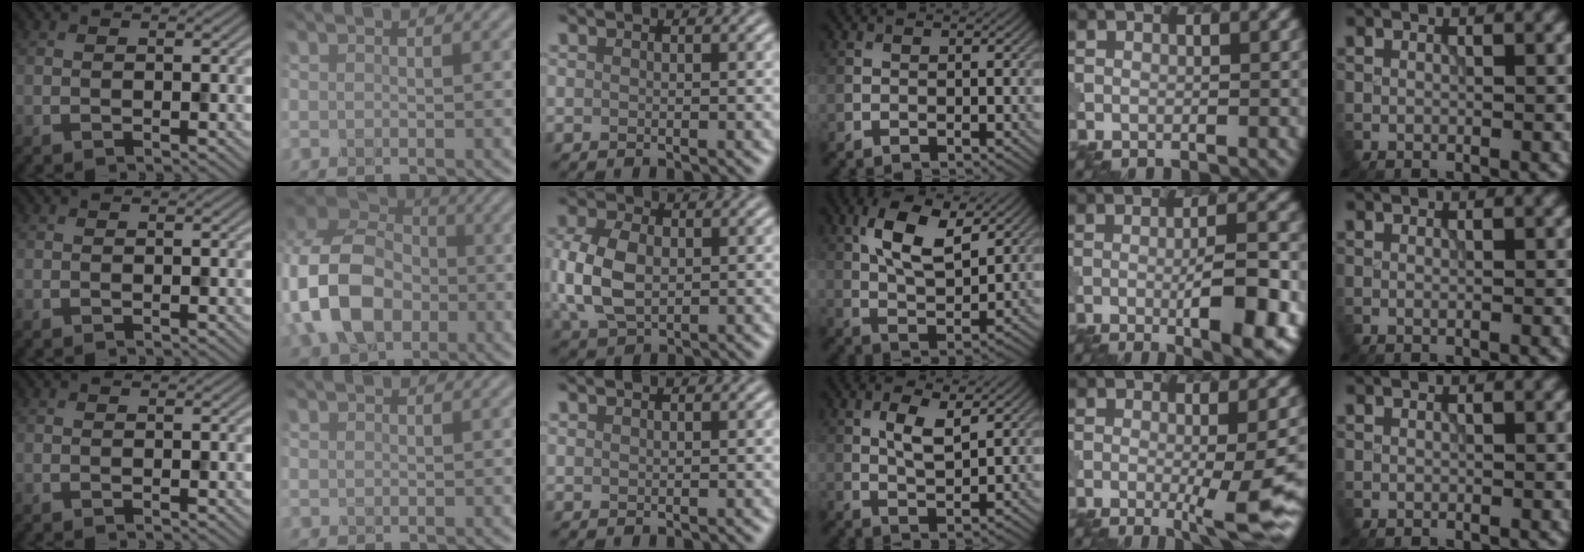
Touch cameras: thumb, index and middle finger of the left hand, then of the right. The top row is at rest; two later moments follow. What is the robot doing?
{"motion": "dispense", "object": "glue stick"}